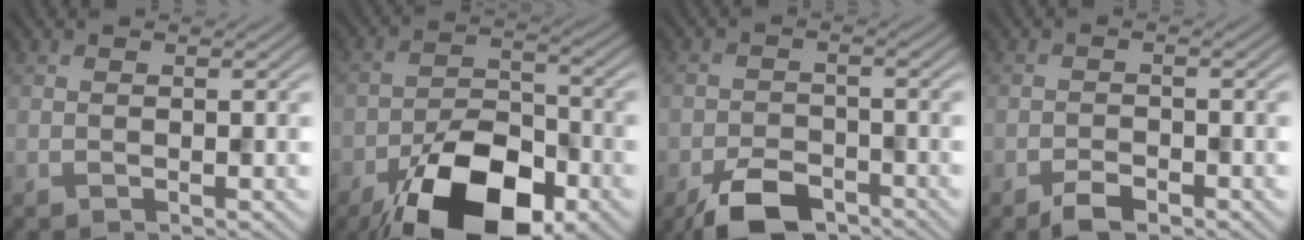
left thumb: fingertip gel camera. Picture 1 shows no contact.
{"total": 15.0, "force": [-9.0, 6.8, 9.8], "torque": [-0.176, -0.014, -0.160]}
{"total": 5.9, "force": [-4.2, 2.7, 3.1], "torque": [-0.052, -0.002, -0.081]}
{"total": 2.5, "force": [-1.8, 1.0, 1.4], "torque": [-0.023, 0.000, -0.036]}